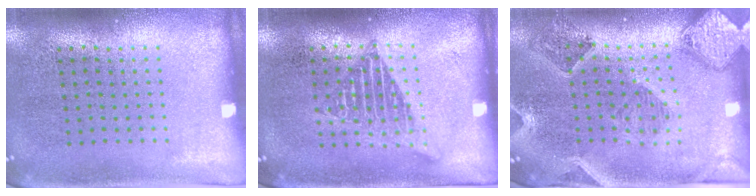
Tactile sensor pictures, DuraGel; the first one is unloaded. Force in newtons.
{"total": 1.3, "press": 1.3, "slide": 0.1}
{"total": 1.6, "press": 1.5, "slide": 0.3}